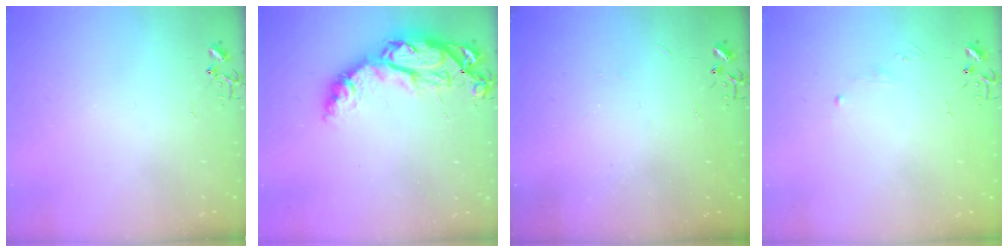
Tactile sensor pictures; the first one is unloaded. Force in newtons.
{"total": 18.0, "press": 17.9, "slide": 1.7}
{"total": 1.9, "press": 1.9, "slide": 0.3}
{"total": 3.5, "press": 3.5, "slide": 0.5}